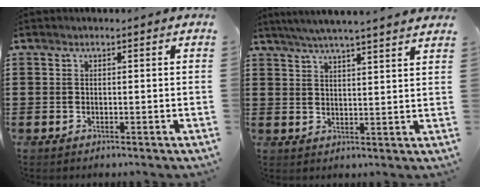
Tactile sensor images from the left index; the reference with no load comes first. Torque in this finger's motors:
{"motor_torque": [2.14, 0.00, 0.32, 0.05]}